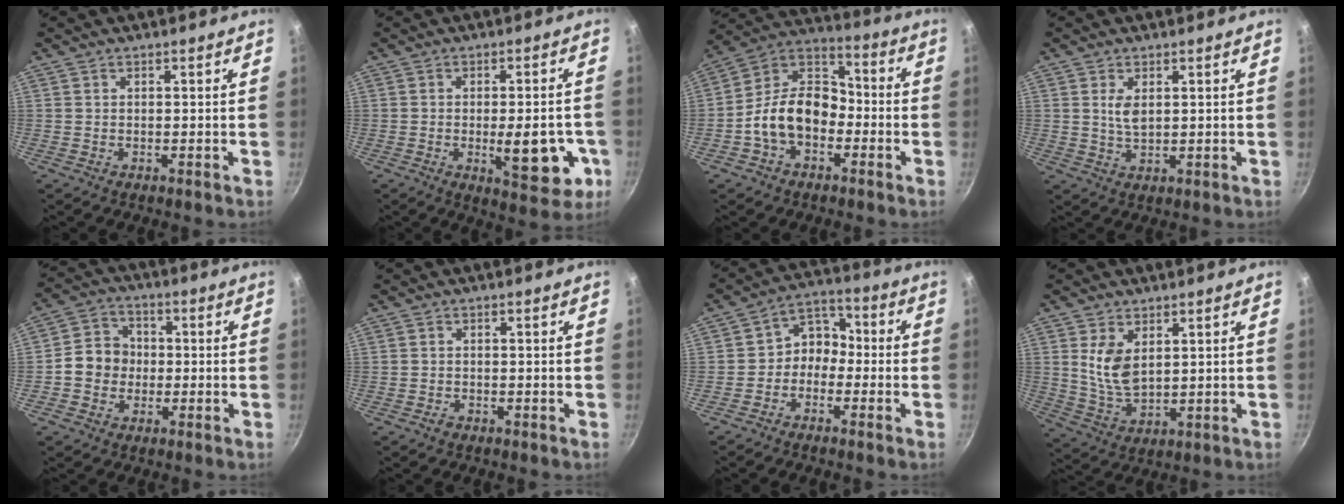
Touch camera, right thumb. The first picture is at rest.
{"total": 12.2, "force": [-3.1, 4.9, 10.7], "torque": [-0.112, 0.005, -0.032]}
{"total": 14.1, "force": [-4.0, 9.8, 9.3], "torque": [-0.125, 0.054, -0.093]}
{"total": 3.5, "force": [1.0, 1.8, 2.8], "torque": [-0.051, -0.011, 0.020]}
{"total": 7.9, "force": [-0.9, 7.0, 3.6], "torque": [-0.030, 0.021, -0.031]}
{"total": 1.1, "force": [-0.7, 0.6, 0.4], "torque": [-0.011, 0.006, -0.013]}
{"total": 7.3, "force": [-1.7, 6.1, 3.6], "torque": [-0.019, 0.039, -0.048]}
{"total": 7.9, "force": [2.4, 4.4, 6.0], "torque": [-0.111, -0.027, 0.057]}